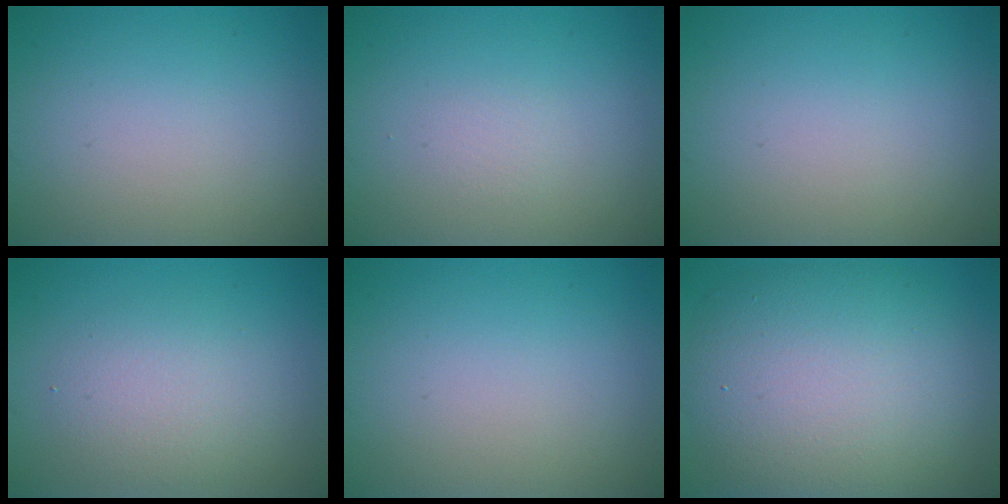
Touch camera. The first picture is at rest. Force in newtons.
{"total": 0.7, "press": 0.7, "slide": 0.1}
{"total": 0.0}
{"total": 3.2, "press": 3.2, "slide": 0.2}
{"total": 0.0}
{"total": 10.7, "press": 10.6, "slide": 0.8}